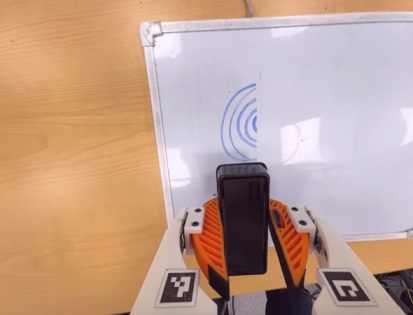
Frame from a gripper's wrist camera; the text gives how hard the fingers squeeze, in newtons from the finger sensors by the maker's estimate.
{"total": 7.8, "left": 8.6, "right": 6.9}